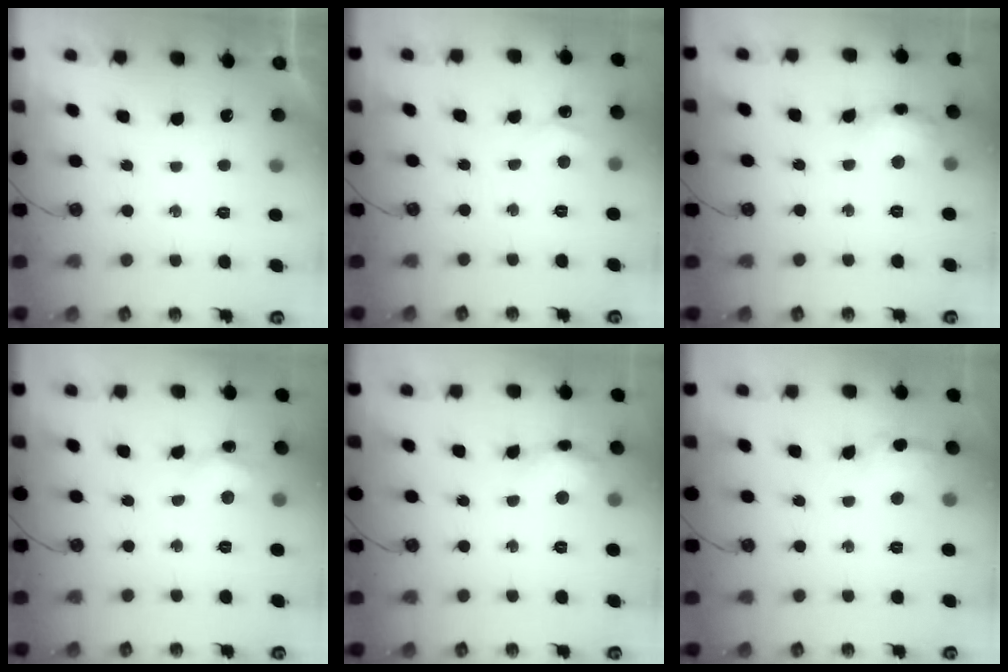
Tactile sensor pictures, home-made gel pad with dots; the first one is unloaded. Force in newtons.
{"total": 2.8, "press": 2.7, "slide": 0.4}
{"total": 11.8, "press": 11.8, "slide": 0.9}
{"total": 4.1, "press": 4.1, "slide": 0.4}
{"total": 11.1, "press": 11.1, "slide": 0.8}
{"total": 8.9, "press": 8.8, "slide": 1.2}